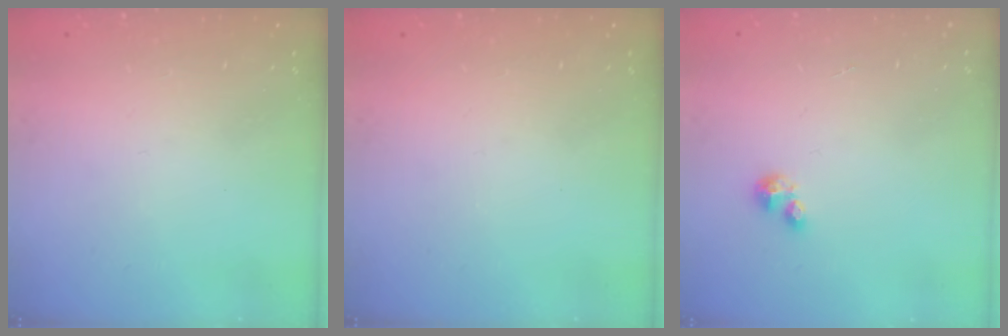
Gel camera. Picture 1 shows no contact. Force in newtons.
{"total": 0.0}
{"total": 2.1, "press": 2.1, "slide": 0.2}